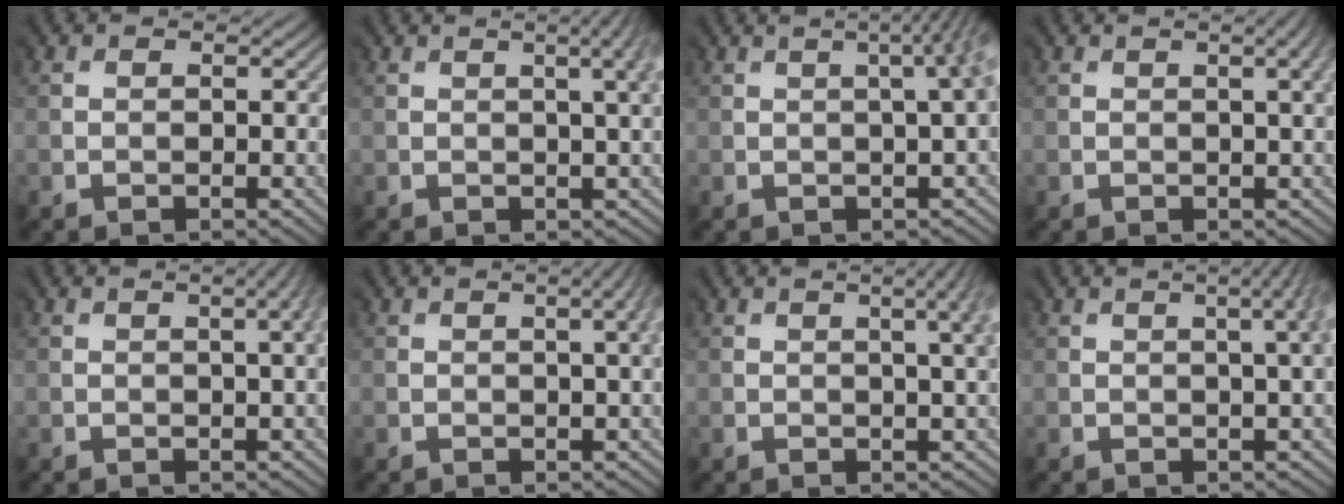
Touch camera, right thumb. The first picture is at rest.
{"total": 4.7, "force": [1.7, 1.5, 4.1], "torque": [-0.018, 0.027, 0.000]}
{"total": 5.9, "force": [0.9, 1.8, 5.5], "torque": [-0.027, 0.046, -0.010]}
{"total": 2.4, "force": [0.7, 0.4, 2.2], "torque": [-0.012, 0.011, 0.007]}
{"total": 2.8, "force": [0.8, 0.7, 2.6], "torque": [-0.010, 0.015, -0.001]}
{"total": 3.3, "force": [1.0, 0.9, 3.0], "torque": [-0.012, 0.017, 0.000]}
{"total": 5.2, "force": [1.8, 1.7, 4.6], "torque": [-0.022, 0.028, 0.001]}
{"total": 4.2, "force": [1.5, 1.3, 3.7], "torque": [-0.019, 0.031, -0.002]}